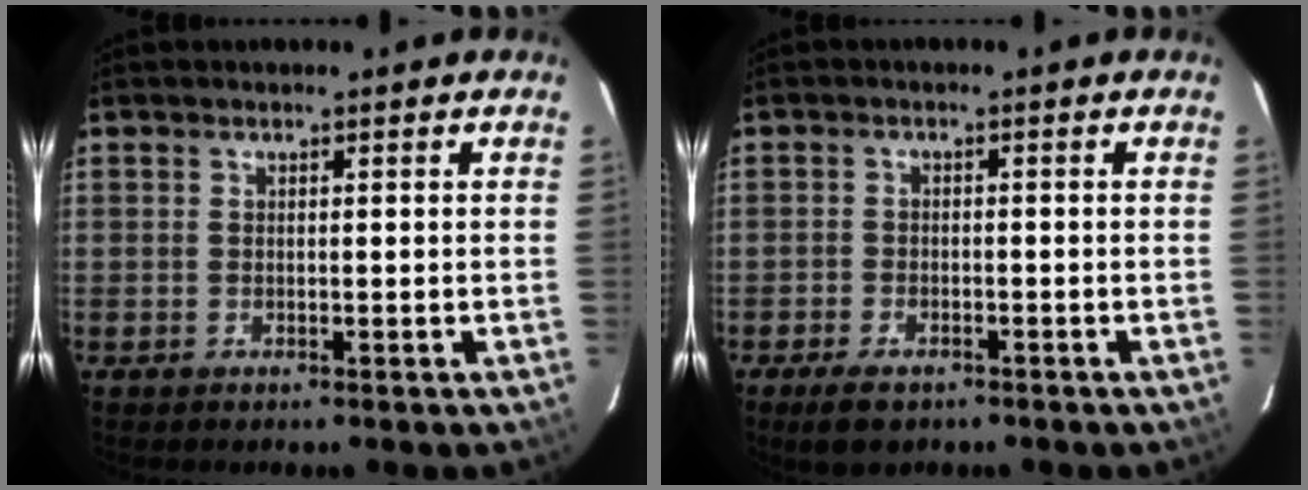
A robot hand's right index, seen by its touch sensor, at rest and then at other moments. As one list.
[{"total": 5.1, "force": [-3.7, 2.6, 2.5], "torque": [-0.066, -0.010, -0.060]}]